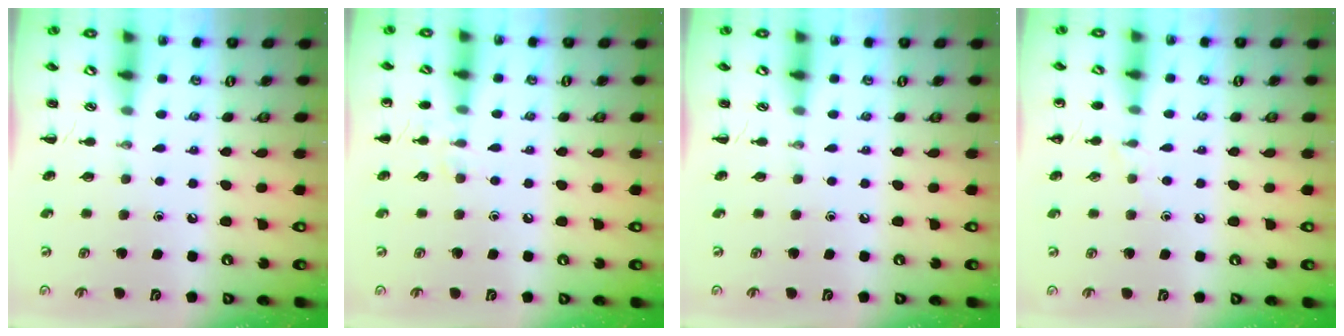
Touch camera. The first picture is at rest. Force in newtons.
{"total": 5.9, "press": 5.5, "slide": 1.9}
{"total": 0.0}
{"total": 4.2, "press": 4.0, "slide": 1.3}